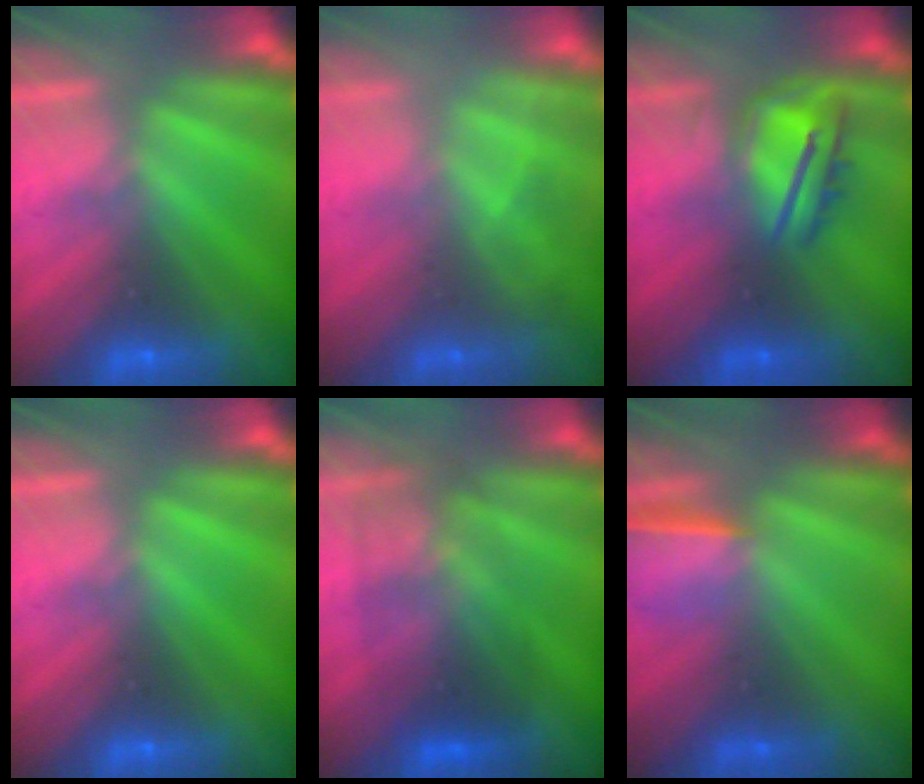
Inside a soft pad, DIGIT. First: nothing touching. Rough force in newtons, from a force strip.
{"total": 2.4}
{"total": 3.8}
{"total": 0.0}
{"total": 2.9}
{"total": 1.5}